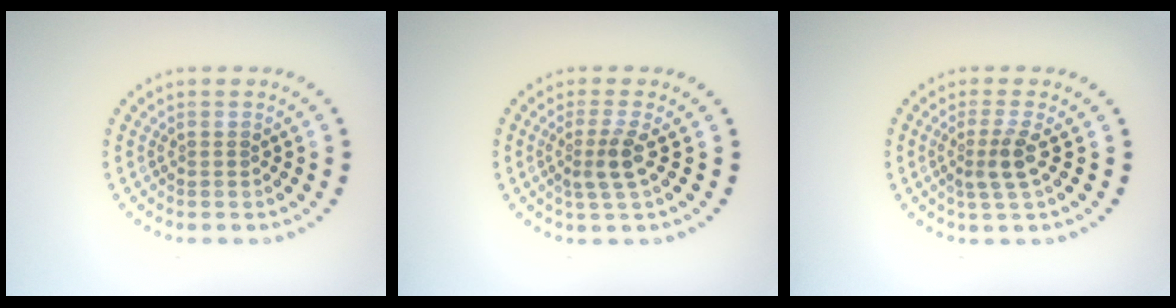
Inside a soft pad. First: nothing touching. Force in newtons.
{"total": 2.4, "press": 1.8, "slide": 1.6}
{"total": 2.4, "press": 1.8, "slide": 1.6}